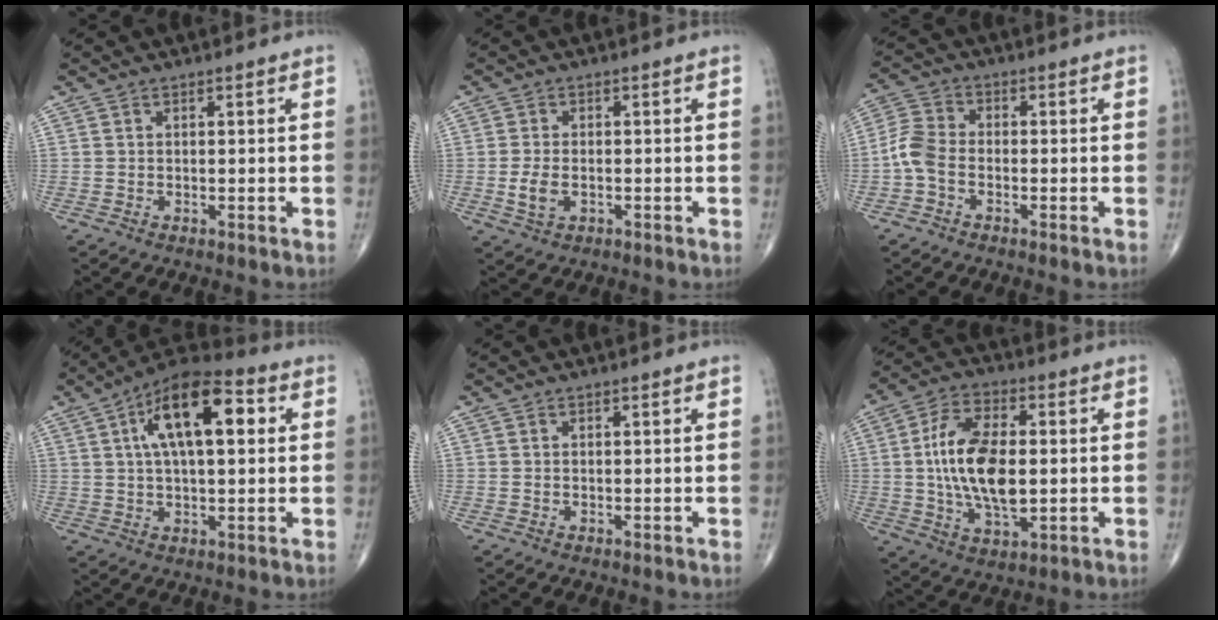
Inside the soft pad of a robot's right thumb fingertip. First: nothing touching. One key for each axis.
{"total": 3.8, "fx": -0.8, "fy": 2.2, "fz": 2.9, "tx": -0.059, "ty": 0.000, "tz": -0.012}
{"total": 5.1, "fx": -1.8, "fy": 3.2, "fz": 3.6, "tx": -0.080, "ty": 0.017, "tz": -0.050}
{"total": 16.2, "fx": 4.4, "fy": 7.1, "fz": 13.9, "tx": -0.217, "ty": 0.019, "tz": 0.064}
{"total": 0.0}
{"total": 16.0, "fx": 0.3, "fy": 7.9, "fz": 13.9, "tx": -0.258, "ty": 0.000, "tz": 0.006}